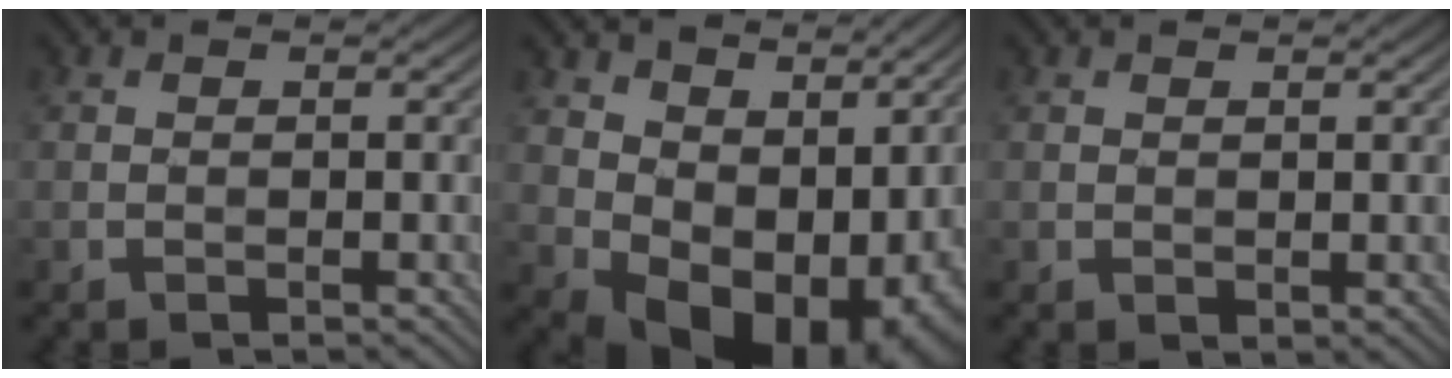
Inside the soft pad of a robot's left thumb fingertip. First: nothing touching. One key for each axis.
{"total": 13.8, "fx": 2.8, "fy": 10.1, "fz": 9.0, "tx": -0.138, "ty": -0.031, "tz": 0.082}
{"total": 0.9, "fx": 0.5, "fy": 0.6, "fz": 0.3, "tx": -0.007, "ty": -0.004, "tz": 0.014}